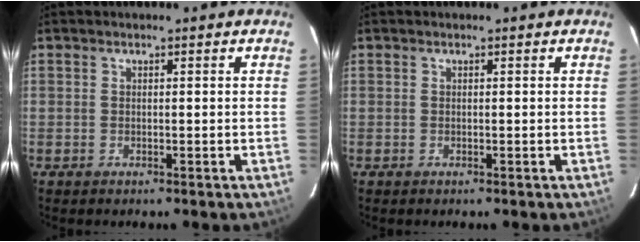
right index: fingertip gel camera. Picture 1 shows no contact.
{"total": 0.0}